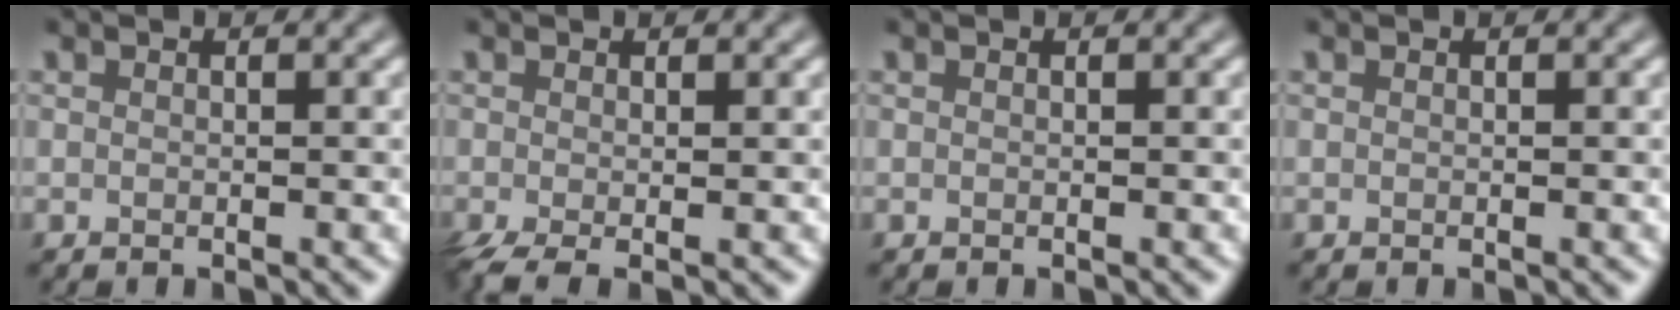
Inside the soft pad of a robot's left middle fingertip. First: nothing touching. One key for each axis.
{"total": 2.5, "fx": -0.8, "fy": 0.7, "fz": 2.2, "tx": -0.047, "ty": -0.011, "tz": -0.017}
{"total": 0.0}
{"total": 0.0}